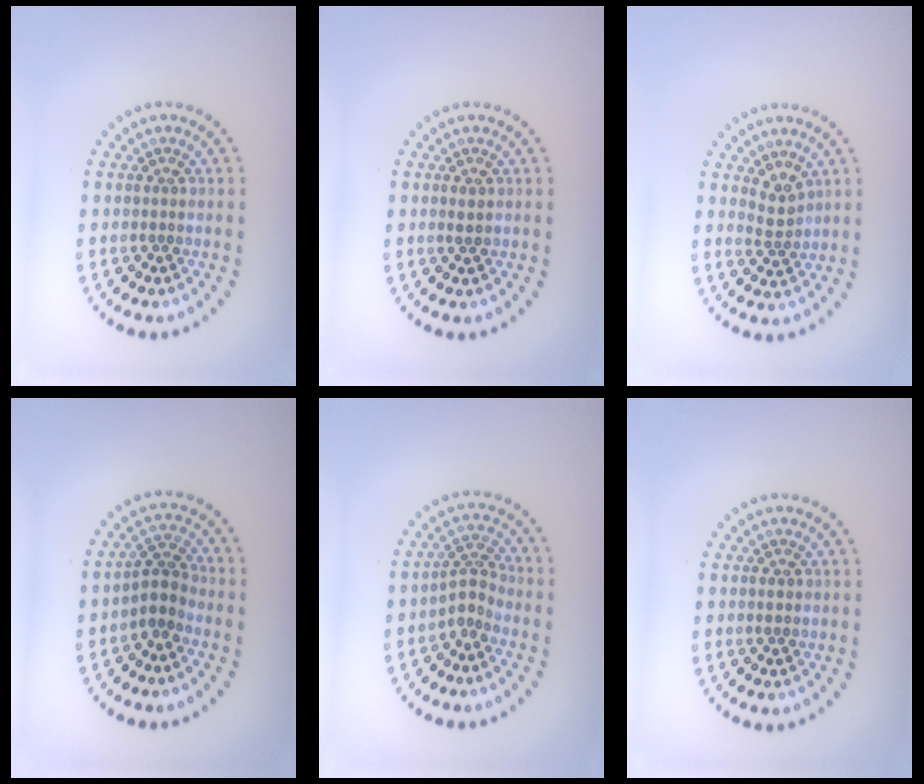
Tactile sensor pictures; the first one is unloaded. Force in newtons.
{"total": 0.8, "press": 0.8, "slide": 0.1}
{"total": 1.9, "press": 1.4, "slide": 1.3}
{"total": 2.5, "press": 2.0, "slide": 1.5}
{"total": 2.2, "press": 1.4, "slide": 1.7}
{"total": 0.9, "press": 0.9, "slide": 0.0}